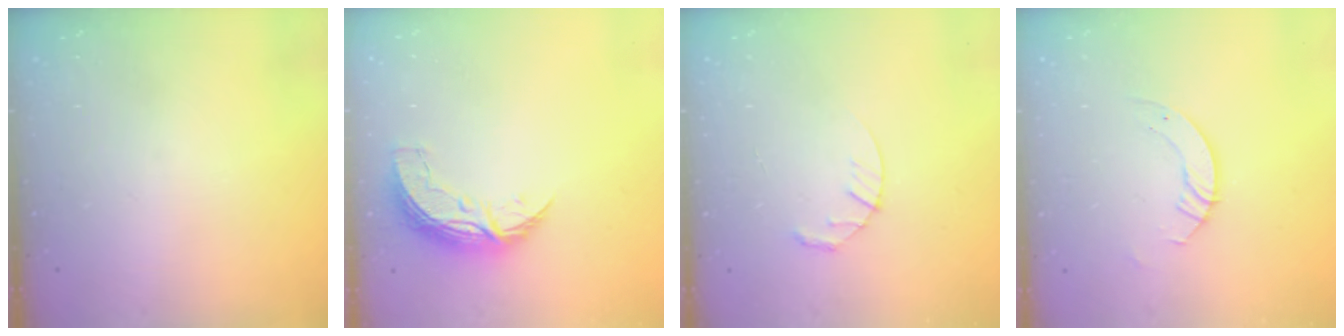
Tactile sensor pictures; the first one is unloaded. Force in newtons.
{"total": 7.5, "press": 7.5, "slide": 0.5}
{"total": 3.9, "press": 3.9, "slide": 0.5}
{"total": 3.5, "press": 3.5, "slide": 0.3}